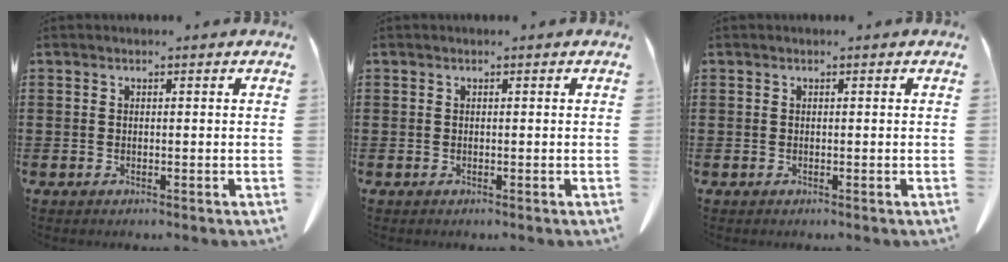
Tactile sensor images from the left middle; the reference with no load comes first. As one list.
[{"total": 0.0}, {"total": 0.0}]